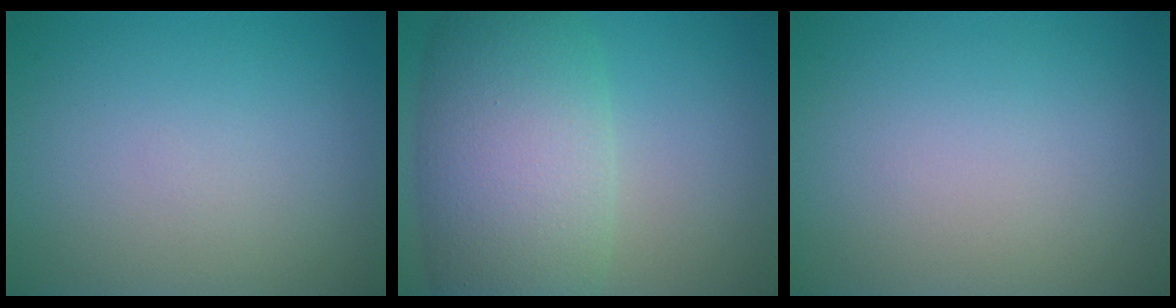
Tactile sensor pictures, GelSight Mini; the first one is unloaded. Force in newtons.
{"total": 10.4, "press": 10.3, "slide": 0.4}
{"total": 0.0}